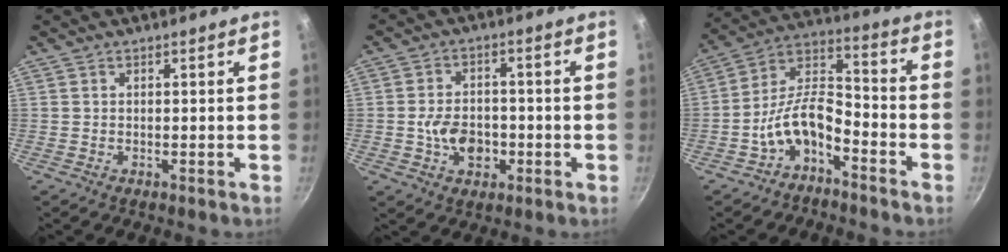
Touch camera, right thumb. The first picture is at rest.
{"total": 7.8, "force": [-1.9, 5.4, 5.3], "torque": [-0.068, 0.014, -0.032]}
{"total": 10.6, "force": [-5.7, 5.3, 7.1], "torque": [-0.125, 0.070, -0.116]}